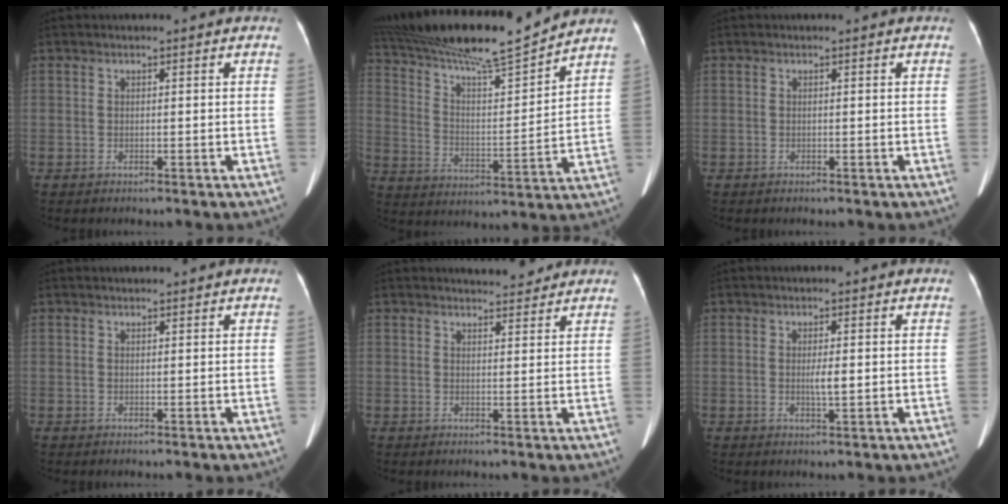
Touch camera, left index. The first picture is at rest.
{"total": 19.2, "force": [17.1, 0.0, 8.8], "torque": [-0.163, -0.004, 0.283]}
{"total": 0.0}
{"total": 1.4, "force": [1.3, 0.2, 0.6], "torque": [-0.006, 0.015, 0.020]}
{"total": 4.3, "force": [4.1, 0.9, 1.0], "torque": [-0.016, 0.002, 0.051]}
{"total": 1.8, "force": [-0.3, 0.2, 1.8], "torque": [-0.036, -0.005, -0.003]}